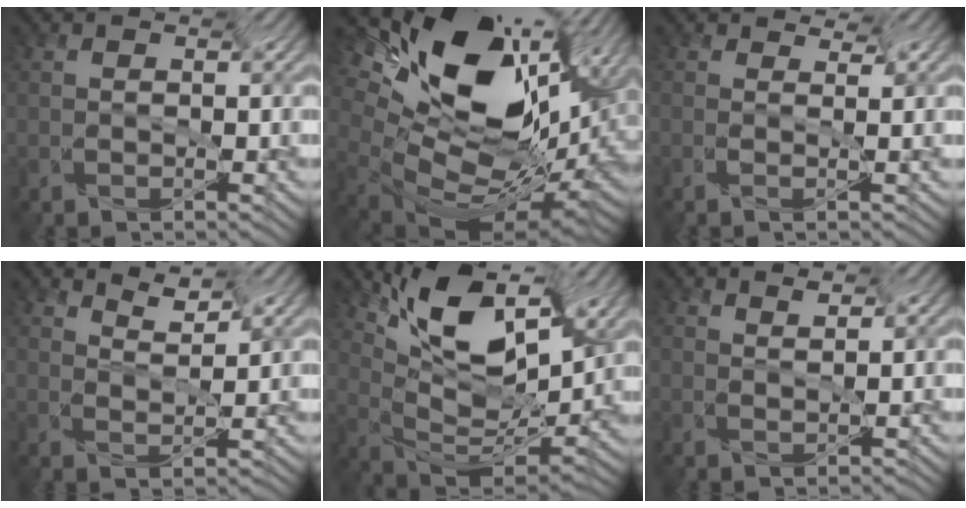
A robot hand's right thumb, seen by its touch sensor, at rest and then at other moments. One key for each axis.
{"total": 15.2, "fx": 2.7, "fy": 9.0, "fz": 11.9, "tx": -0.227, "ty": 0.010, "tz": 0.074}
{"total": 0.9, "fx": 0.6, "fy": -0.6, "fz": -0.2, "tx": -0.003, "ty": 0.005, "tz": 0.007}
{"total": 2.0, "fx": 1.9, "fy": -0.6, "fz": 0.4, "tx": -0.021, "ty": -0.002, "tz": 0.034}
{"total": 10.4, "fx": 3.7, "fy": 3.9, "fz": 8.8, "tx": -0.169, "ty": 0.023, "tz": 0.080}
{"total": 1.8, "fx": 1.6, "fy": -0.6, "fz": 0.2, "tx": 0.000, "ty": -0.011, "tz": 0.031}